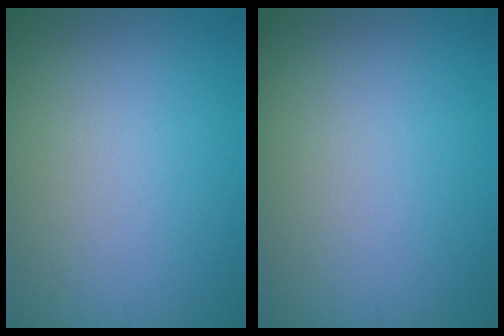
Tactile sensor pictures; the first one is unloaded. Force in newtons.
{"total": 0.0}